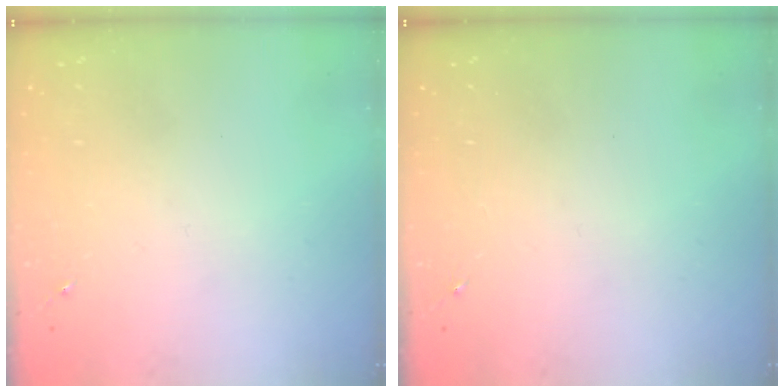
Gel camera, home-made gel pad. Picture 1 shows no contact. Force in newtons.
{"total": 0.0}